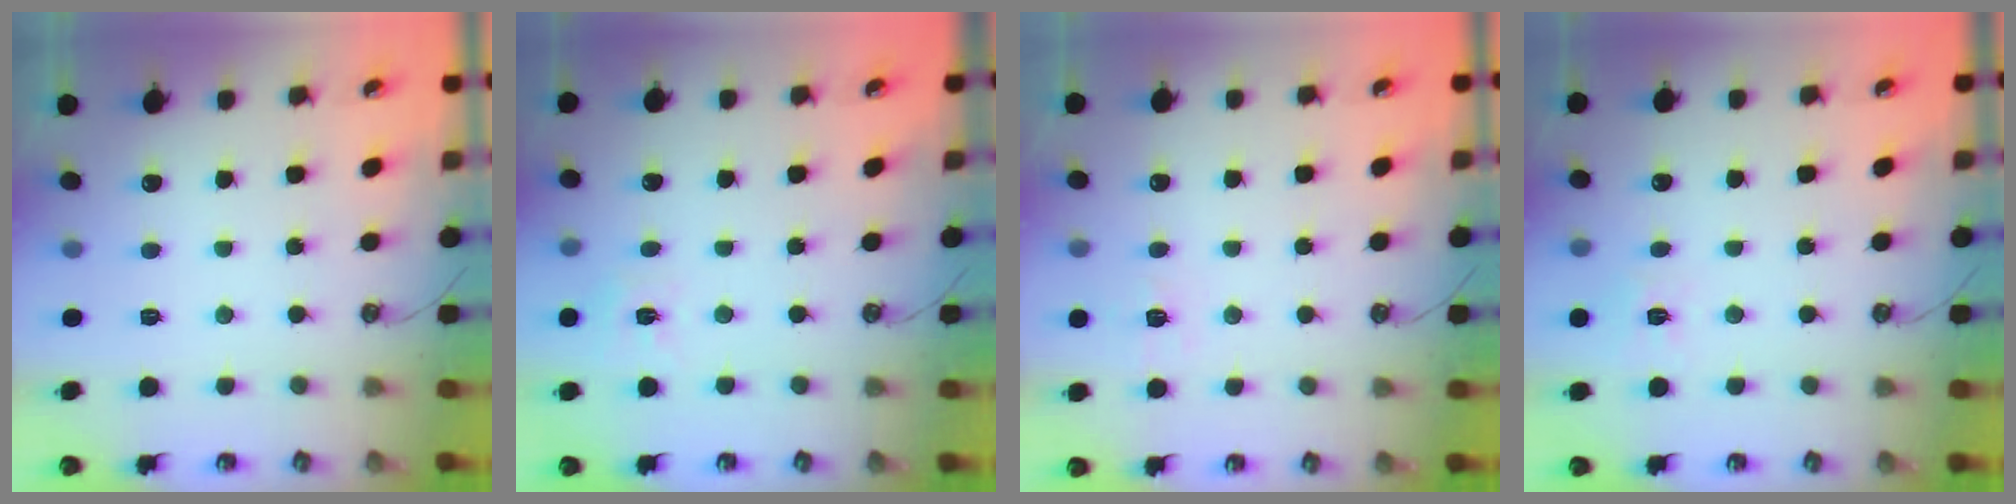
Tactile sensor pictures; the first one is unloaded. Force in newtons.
{"total": 4.9, "press": 4.9, "slide": 0.4}
{"total": 5.4, "press": 5.3, "slide": 0.7}
{"total": 7.0, "press": 7.0, "slide": 0.7}